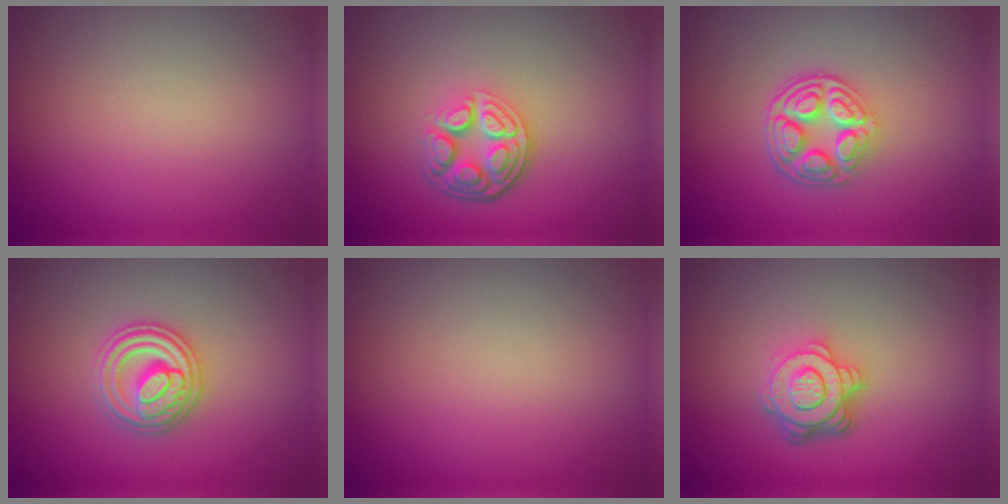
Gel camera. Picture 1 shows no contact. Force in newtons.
{"total": 4.8, "press": 3.5, "slide": 3.3}
{"total": 5.0, "press": 3.7, "slide": 3.3}
{"total": 3.7, "press": 3.6, "slide": 0.6}
{"total": 0.0}
{"total": 4.7, "press": 3.4, "slide": 3.3}